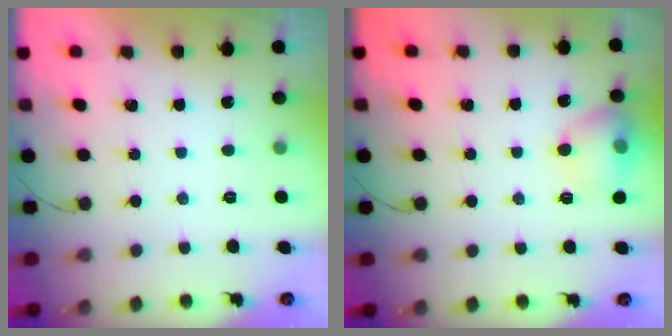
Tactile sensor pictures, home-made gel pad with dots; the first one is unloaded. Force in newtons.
{"total": 10.4, "press": 10.3, "slide": 1.4}